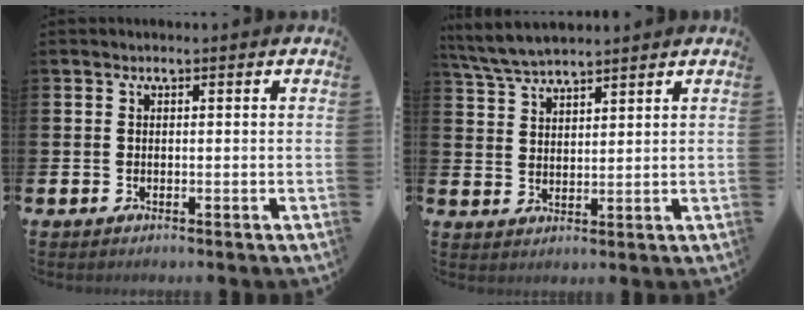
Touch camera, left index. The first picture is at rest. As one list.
[{"total": 5.2, "force": [4.9, 0.8, 1.3], "torque": [-0.048, -0.014, 0.092]}]